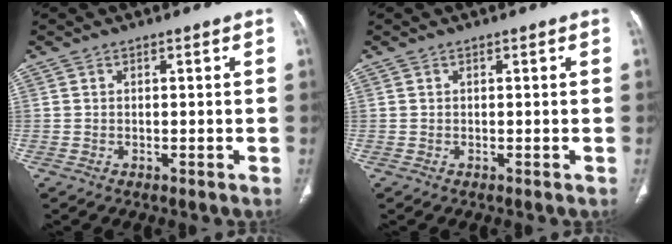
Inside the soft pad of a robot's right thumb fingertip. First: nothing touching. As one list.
[{"total": 0.0}]